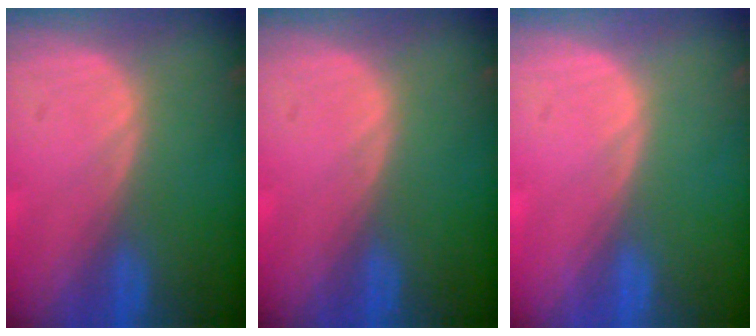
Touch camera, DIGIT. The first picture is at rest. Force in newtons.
{"total": 0.0}
{"total": 0.0}